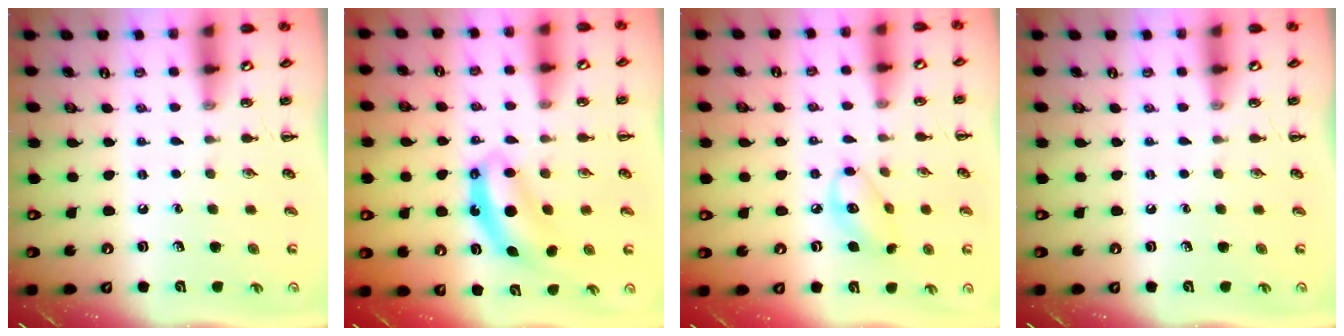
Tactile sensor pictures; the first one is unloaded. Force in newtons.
{"total": 6.8, "press": 6.7, "slide": 0.5}
{"total": 7.6, "press": 7.6, "slide": 0.7}
{"total": 0.0}